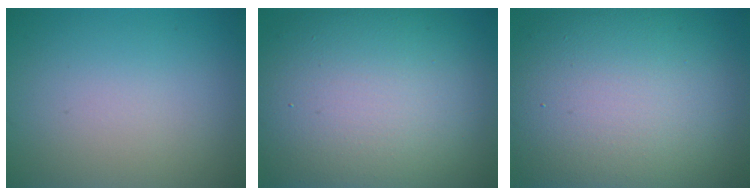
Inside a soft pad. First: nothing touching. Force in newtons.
{"total": 15.5, "press": 15.5, "slide": 1.0}
{"total": 15.5, "press": 15.5, "slide": 1.0}